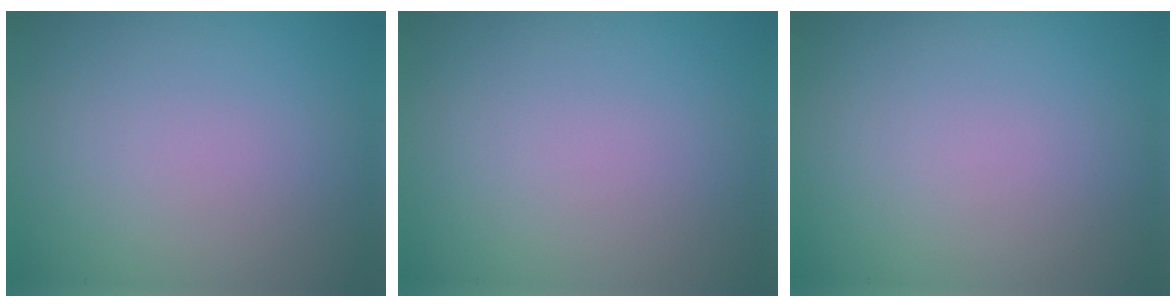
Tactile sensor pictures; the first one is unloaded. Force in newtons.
{"total": 0.0}
{"total": 0.0}